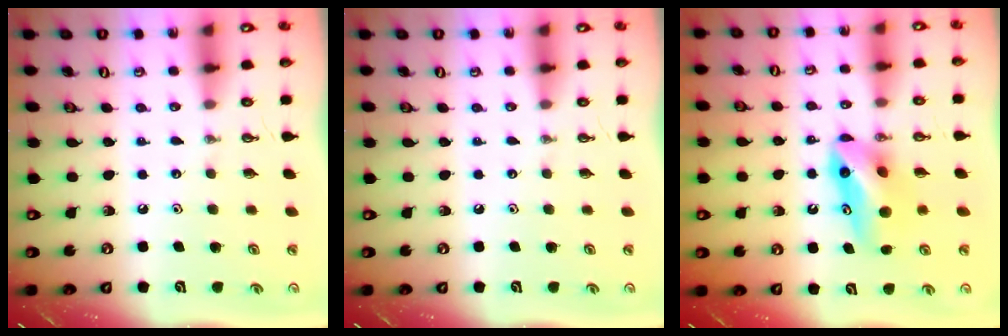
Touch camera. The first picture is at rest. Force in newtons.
{"total": 0.0}
{"total": 9.1, "press": 7.9, "slide": 4.5}